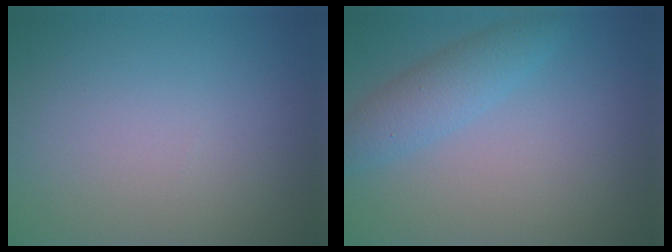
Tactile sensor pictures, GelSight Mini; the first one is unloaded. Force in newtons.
{"total": 3.1, "press": 3.1, "slide": 0.2}